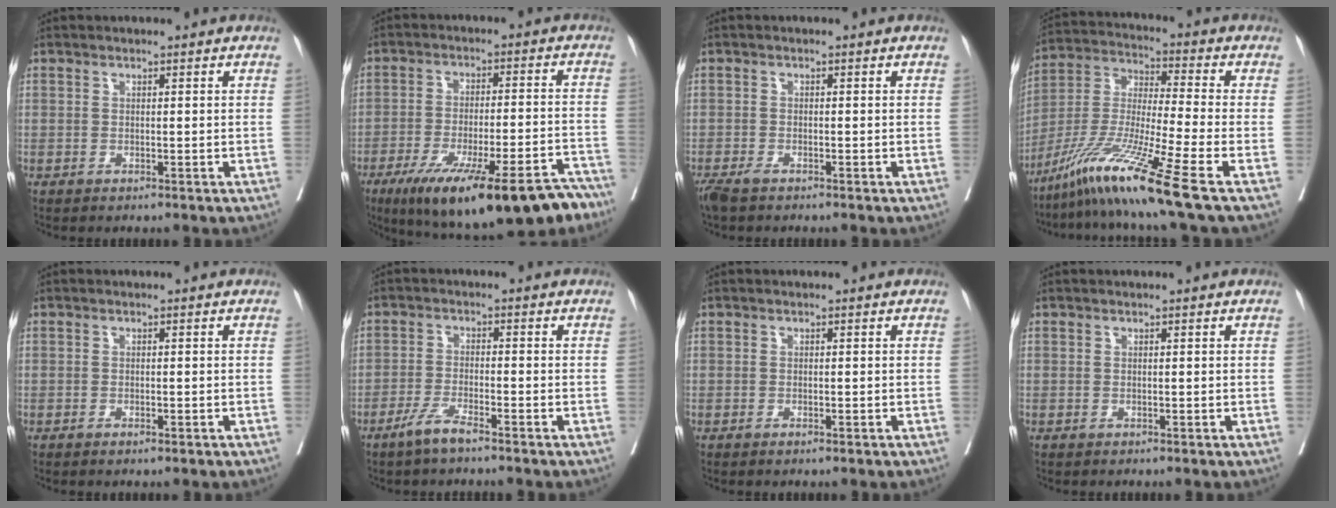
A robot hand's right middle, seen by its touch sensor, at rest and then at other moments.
{"total": 23.2, "force": [-17.2, 4.3, 15.0], "torque": [-0.175, -0.007, -0.249]}
{"total": 2.5, "force": [-1.9, 0.7, 1.5], "torque": [-0.029, -0.006, -0.034]}
{"total": 14.8, "force": [-9.5, -1.9, 11.2], "torque": [-0.234, -0.036, -0.177]}
{"total": 1.4, "force": [-0.8, 0.4, 1.0], "torque": [-0.016, -0.001, -0.009]}
{"total": 3.9, "force": [-3.0, 0.2, 2.5], "torque": [-0.054, -0.004, -0.059]}
{"total": 0.9, "force": [-0.5, 0.2, 0.7], "torque": [-0.012, -0.001, -0.006]}
{"total": 0.0}